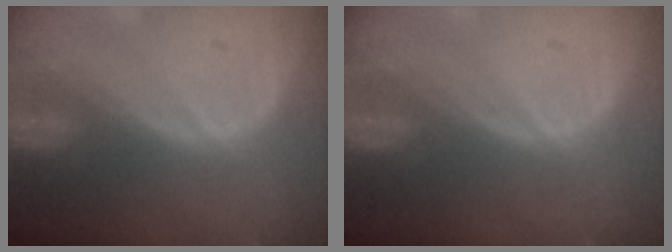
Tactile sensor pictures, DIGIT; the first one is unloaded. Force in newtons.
{"total": 0.0}